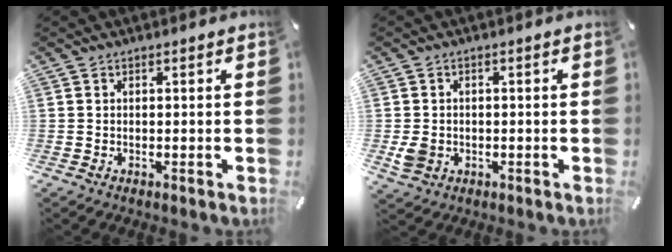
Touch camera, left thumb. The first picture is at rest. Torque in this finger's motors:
{"motor_torque": [-0.09, 0.42, 0.16, -0.11, 0.04]}